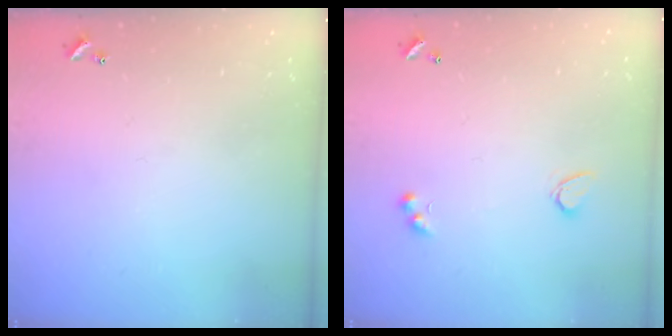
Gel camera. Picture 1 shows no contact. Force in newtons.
{"total": 3.1, "press": 2.9, "slide": 1.0}